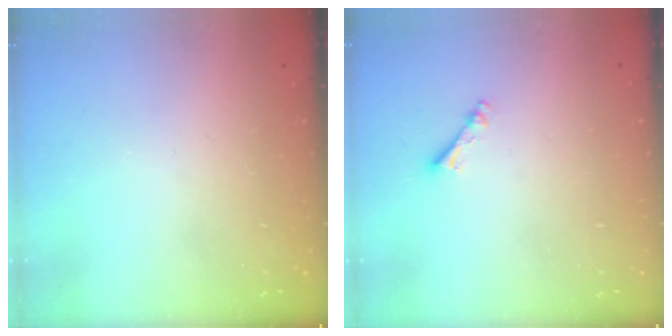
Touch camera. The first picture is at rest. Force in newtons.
{"total": 2.5, "press": 2.4, "slide": 0.5}